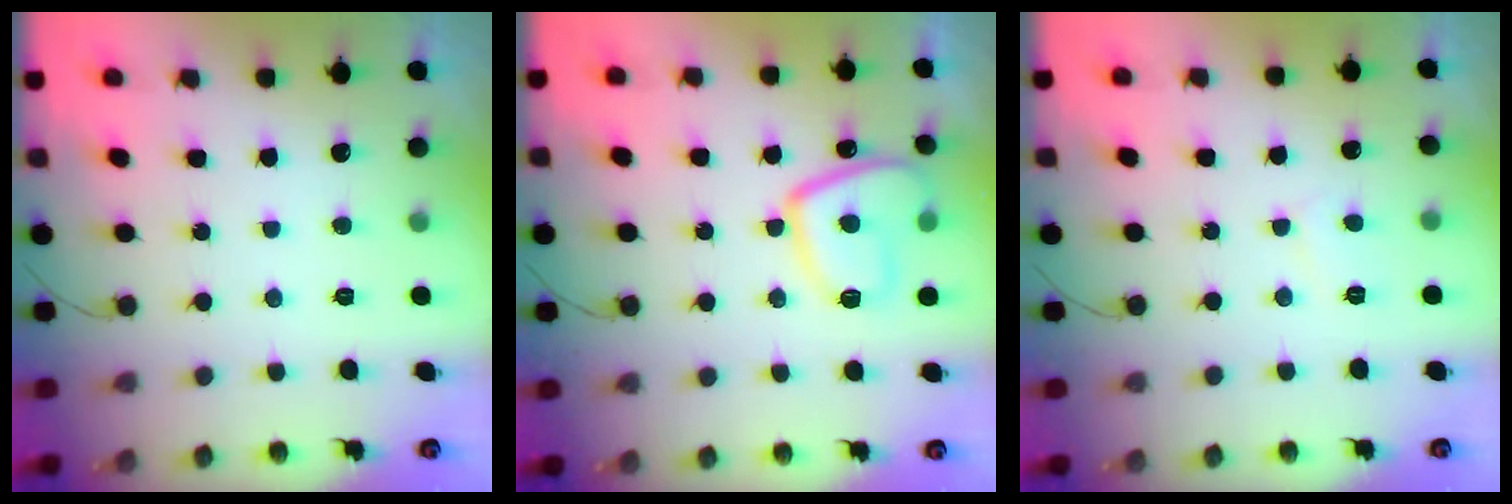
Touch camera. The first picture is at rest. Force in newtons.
{"total": 12.2, "press": 12.2, "slide": 1.2}
{"total": 3.0, "press": 3.0, "slide": 0.3}